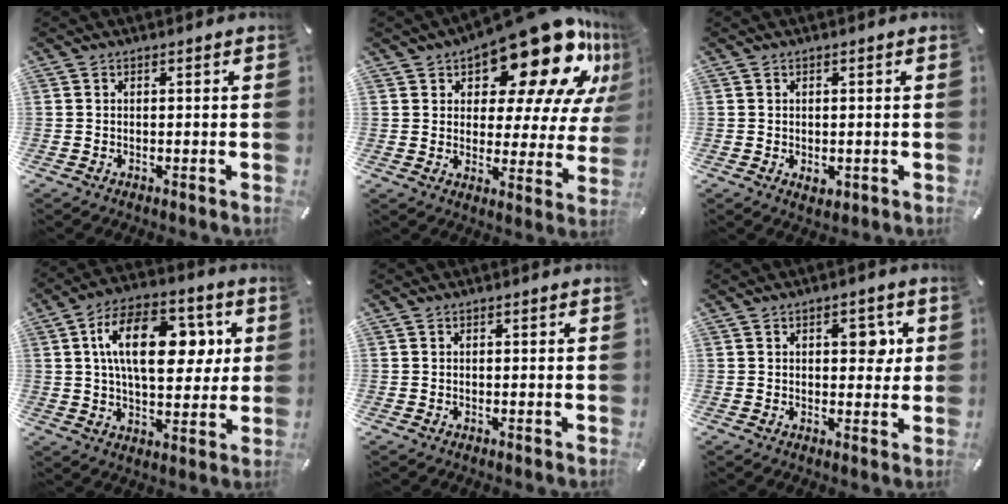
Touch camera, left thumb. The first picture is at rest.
{"total": 22.9, "force": [15.1, 9.3, 14.5], "torque": [-0.201, -0.107, 0.251]}
{"total": 1.7, "force": [-0.3, 1.3, 1.0], "torque": [-0.018, 0.003, -0.005]}
{"total": 18.5, "force": [4.5, 10.5, 14.5], "torque": [-0.244, 0.011, 0.073]}
{"total": 0.0}
{"total": 6.0, "force": [1.7, 3.3, 4.7], "torque": [-0.043, -0.012, 0.015]}